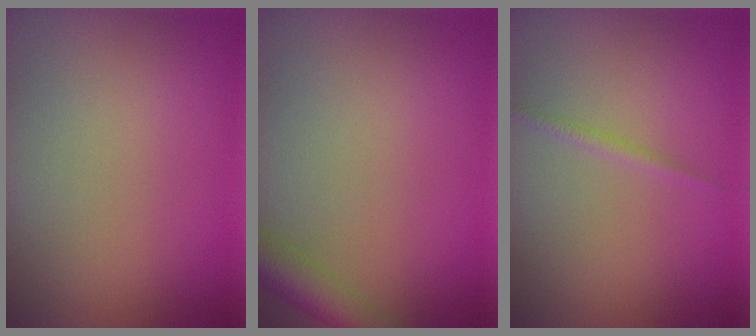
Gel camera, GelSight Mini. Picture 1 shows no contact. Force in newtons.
{"total": 3.9, "press": 3.9, "slide": 0.2}
{"total": 0.8, "press": 0.8, "slide": 0.0}